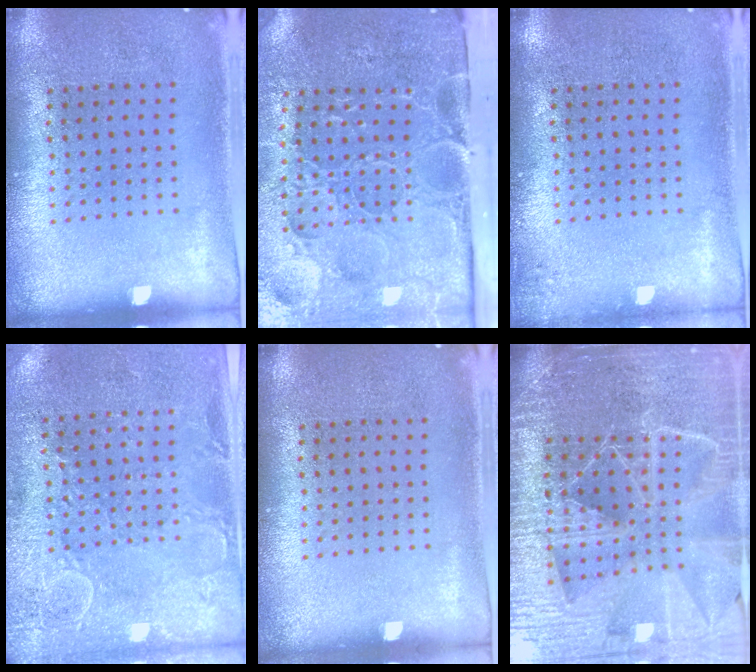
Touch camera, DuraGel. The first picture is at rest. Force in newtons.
{"total": 5.3, "press": 4.4, "slide": 3.0}
{"total": 0.8, "press": 0.8, "slide": 0.2}
{"total": 2.8, "press": 2.7, "slide": 0.8}
{"total": 0.0}
{"total": 6.5, "press": 5.5, "slide": 3.3}